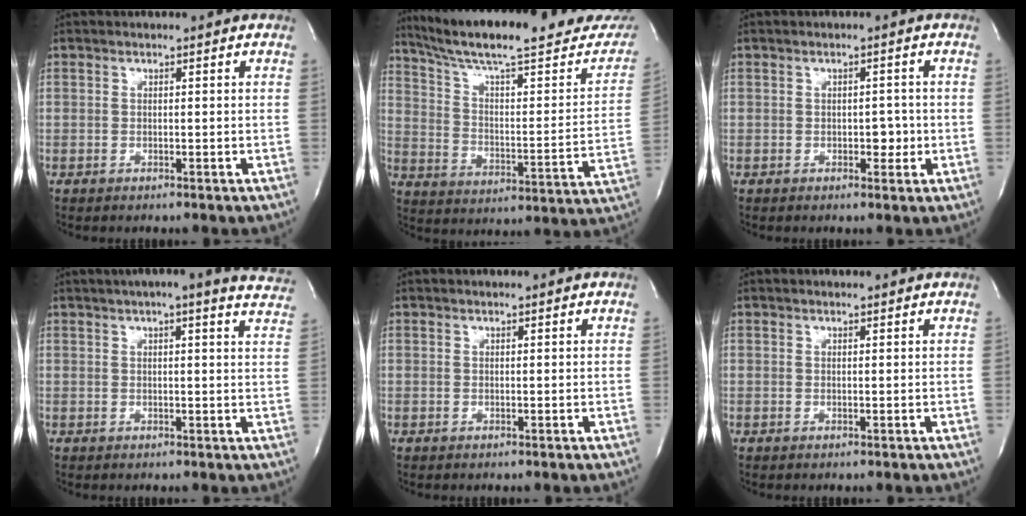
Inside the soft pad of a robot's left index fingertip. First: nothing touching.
{"total": 28.9, "force": [24.7, 4.3, 14.5], "torque": [-0.224, -0.042, 0.335]}
{"total": 2.2, "force": [-0.4, 1.3, 1.6], "torque": [-0.018, 0.003, -0.004]}
{"total": 14.7, "force": [12.8, 1.4, 7.0], "torque": [-0.092, -0.003, 0.138]}
{"total": 0.6, "force": [0.6, 0.1, 0.2], "torque": [-0.011, 0.001, 0.010]}
{"total": 1.1, "force": [1.0, 0.3, 0.4], "torque": [-0.014, 0.006, 0.017]}